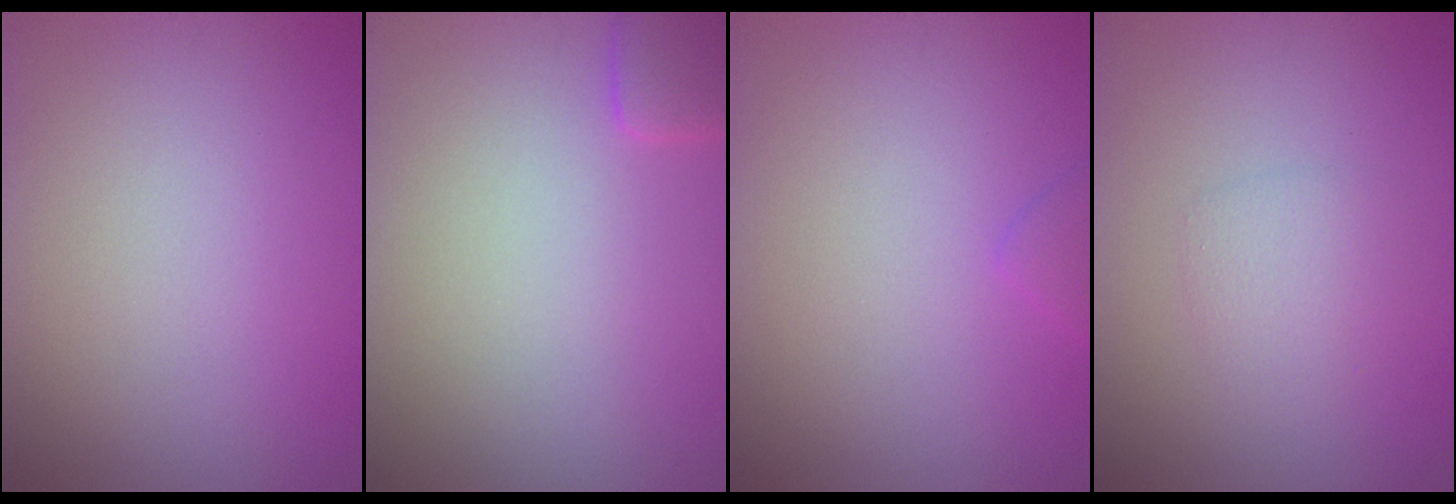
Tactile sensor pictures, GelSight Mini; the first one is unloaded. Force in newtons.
{"total": 2.0, "press": 2.0, "slide": 0.3}
{"total": 1.0, "press": 1.0, "slide": 0.1}
{"total": 1.8, "press": 1.8, "slide": 0.2}